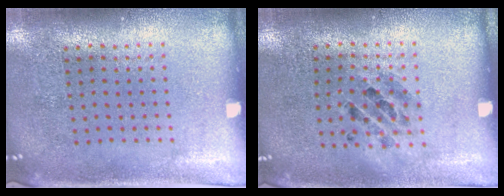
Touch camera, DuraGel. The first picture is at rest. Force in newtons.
{"total": 0.9, "press": 0.9, "slide": 0.2}